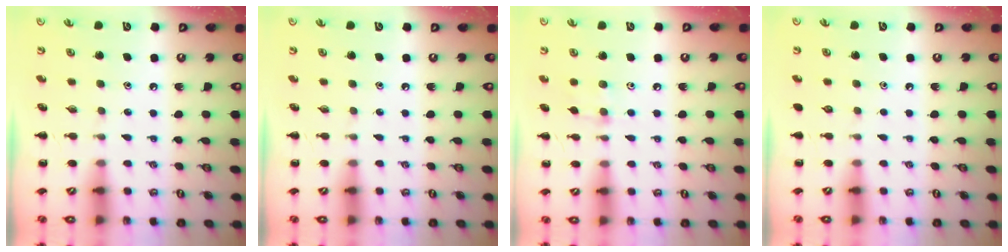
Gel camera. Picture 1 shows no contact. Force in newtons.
{"total": 0.0}
{"total": 4.0, "press": 3.8, "slide": 1.1}
{"total": 0.0}